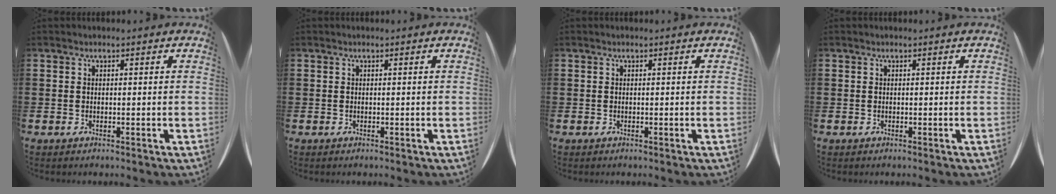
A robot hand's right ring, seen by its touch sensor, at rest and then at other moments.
{"total": 0.0}
{"total": 0.0}
{"total": 0.0}